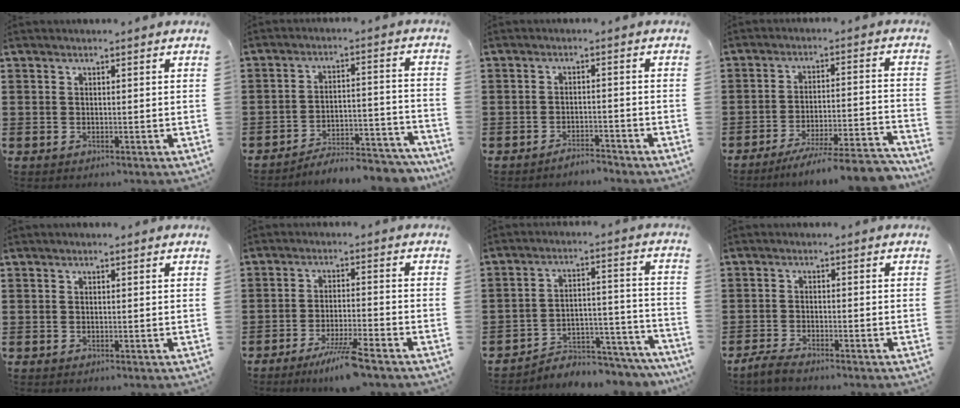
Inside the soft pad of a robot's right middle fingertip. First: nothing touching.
{"total": 6.6, "force": [-6.5, 0.4, 1.5], "torque": [-0.018, 0.009, -0.124]}
{"total": 2.6, "force": [-2.6, 0.1, 0.2], "torque": [-0.010, -0.001, -0.053]}
{"total": 7.7, "force": [-7.0, -0.1, 3.3], "torque": [-0.049, -0.005, -0.129]}
{"total": 0.0}
{"total": 6.1, "force": [-4.8, -0.1, 3.8], "torque": [-0.072, -0.014, -0.086]}
{"total": 4.5, "force": [-4.4, 0.8, 0.6], "torque": [-0.014, 0.005, -0.089]}
{"total": 2.6, "force": [-2.4, 0.2, 0.9], "torque": [-0.024, 0.001, -0.050]}